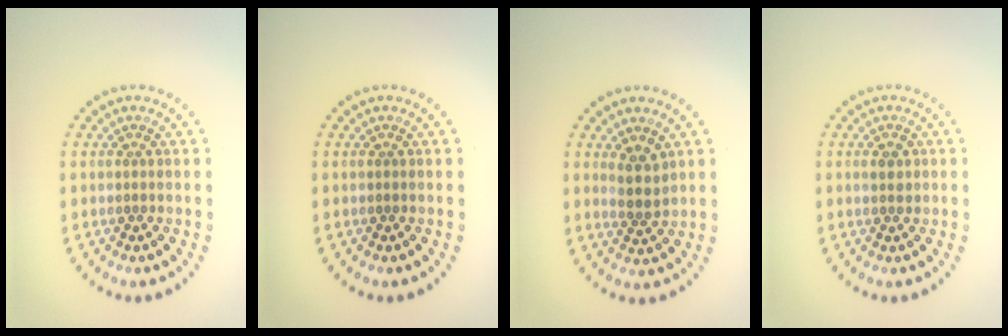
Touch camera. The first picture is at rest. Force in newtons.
{"total": 0.0}
{"total": 2.2, "press": 1.8, "slide": 1.2}
{"total": 1.2, "press": 1.1, "slide": 0.4}